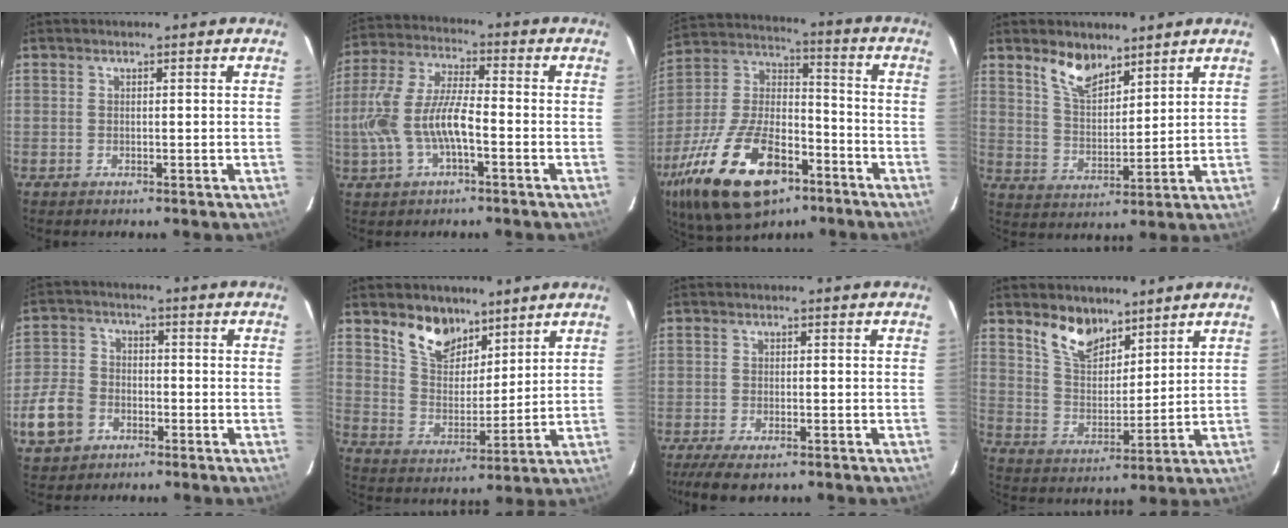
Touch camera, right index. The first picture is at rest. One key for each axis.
{"total": 12.2, "fx": -3.3, "fy": 4.3, "fz": 10.9, "tx": -0.236, "ty": 0.005, "tz": -0.061}
{"total": 26.1, "fx": -14.0, "fy": 12.9, "fz": 17.9, "tx": -0.366, "ty": -0.007, "tz": -0.235}
{"total": 7.7, "fx": 5.7, "fy": 3.3, "fz": 4.0, "tx": -0.070, "ty": 0.008, "tz": 0.111}
{"total": 9.5, "fx": -4.4, "fy": 7.3, "fz": 4.2, "tx": -0.110, "ty": 0.016, "tz": -0.083}
{"total": 10.2, "fx": 7.3, "fy": 5.7, "fz": 4.4, "tx": -0.081, "ty": 0.005, "tz": 0.139}
{"total": 6.8, "fx": -5.1, "fy": 2.2, "fz": 4.0, "tx": -0.097, "ty": -0.024, "tz": -0.090}
{"total": 9.4, "fx": 6.9, "fy": 4.6, "fz": 4.5, "tx": -0.078, "ty": 0.005, "tz": 0.133}